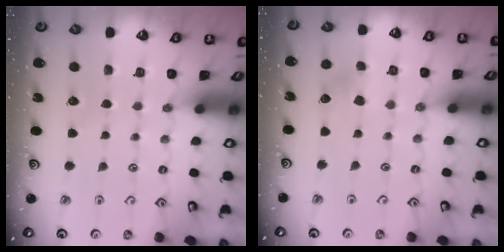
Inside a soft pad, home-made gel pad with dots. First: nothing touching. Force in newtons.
{"total": 3.9, "press": 3.8, "slide": 0.4}